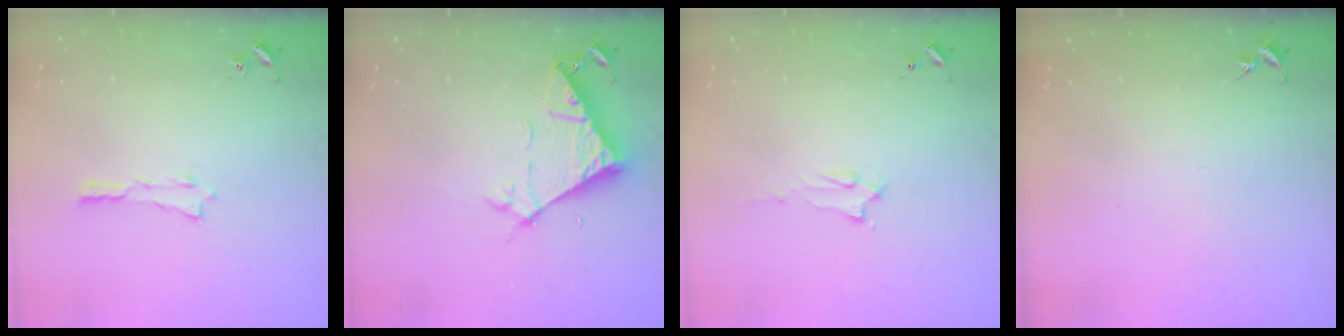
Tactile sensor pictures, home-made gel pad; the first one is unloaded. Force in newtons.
{"total": 6.5, "press": 6.5, "slide": 0.5}
{"total": 2.0, "press": 2.0, "slide": 0.2}
{"total": 0.0}